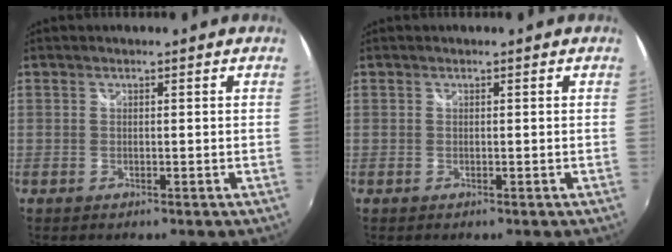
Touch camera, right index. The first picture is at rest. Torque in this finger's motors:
{"motor_torque": [0.00, 0.00, 0.00, 0.00]}